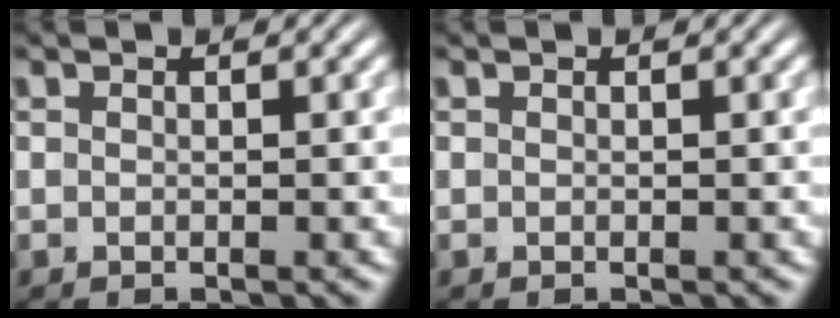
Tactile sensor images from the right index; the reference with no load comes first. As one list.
[{"total": 0.0}]